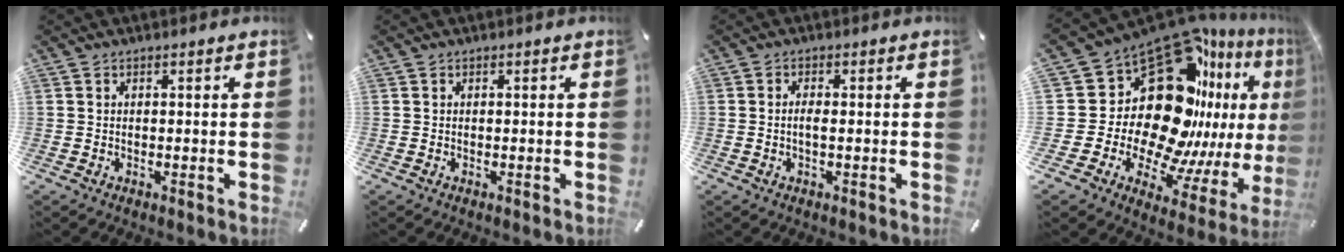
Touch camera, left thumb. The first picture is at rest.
{"total": 0.0}
{"total": 2.2, "force": [-0.3, 0.6, 2.1], "torque": [-0.040, 0.001, -0.007]}
{"total": 30.3, "force": [10.2, 18.9, 21.4], "torque": [-0.359, -0.146, 0.214]}